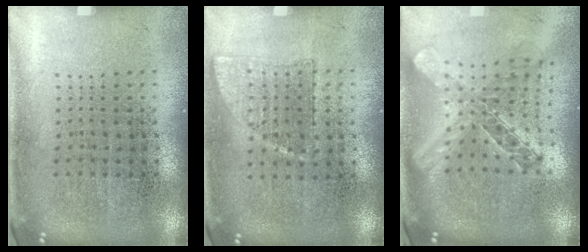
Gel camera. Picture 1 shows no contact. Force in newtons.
{"total": 0.6, "press": 0.6, "slide": 0.3}
{"total": 2.1, "press": 1.8, "slide": 1.2}